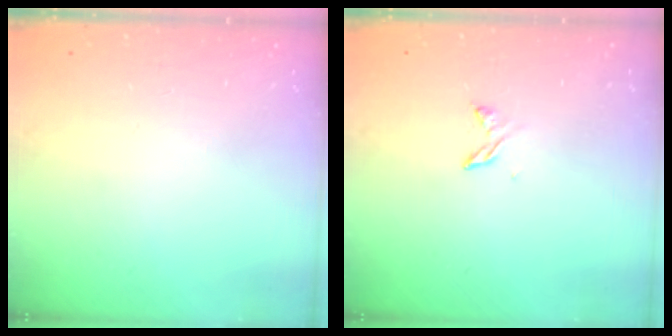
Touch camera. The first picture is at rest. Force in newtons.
{"total": 3.1, "press": 3.1, "slide": 0.6}